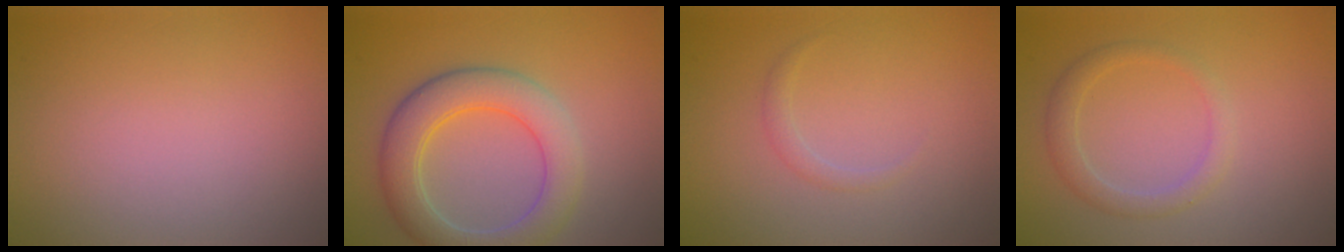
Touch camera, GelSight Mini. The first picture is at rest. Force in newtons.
{"total": 5.7, "press": 5.7, "slide": 0.5}
{"total": 0.9, "press": 0.9, "slide": 0.0}
{"total": 2.1, "press": 2.1, "slide": 0.2}